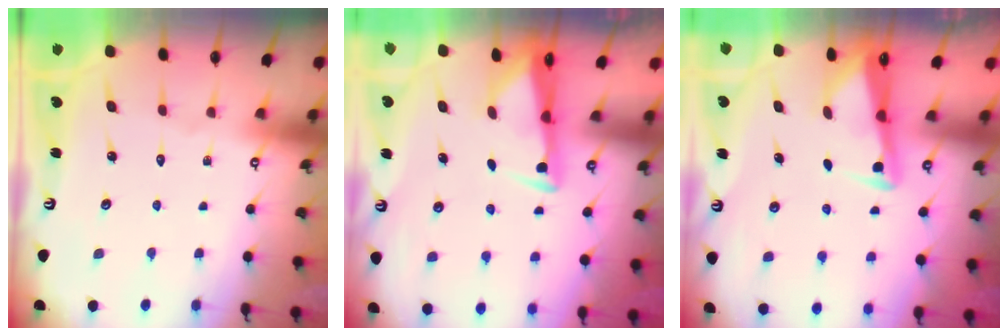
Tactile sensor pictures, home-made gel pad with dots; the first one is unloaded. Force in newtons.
{"total": 2.9, "press": 2.8, "slide": 0.9}
{"total": 3.0, "press": 3.0, "slide": 0.6}